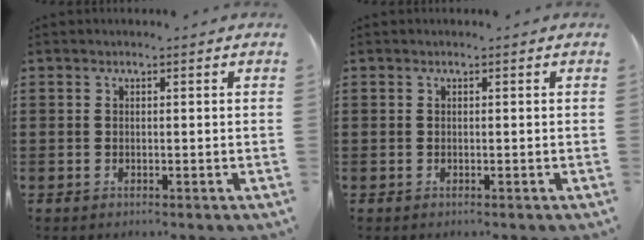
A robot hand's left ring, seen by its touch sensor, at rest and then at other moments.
{"total": 0.0}